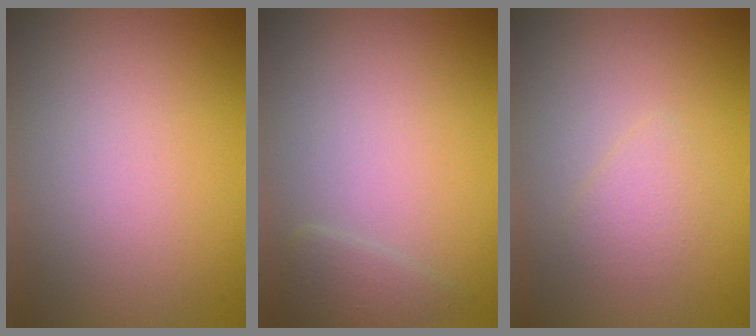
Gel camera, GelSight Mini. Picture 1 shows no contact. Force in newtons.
{"total": 1.4, "press": 1.3, "slide": 0.1}
{"total": 1.5, "press": 1.5, "slide": 0.1}